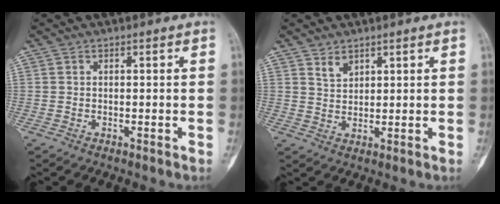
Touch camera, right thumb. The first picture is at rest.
{"total": 2.8, "force": [2.0, 1.7, 1.1], "torque": [-0.010, -0.018, 0.043]}